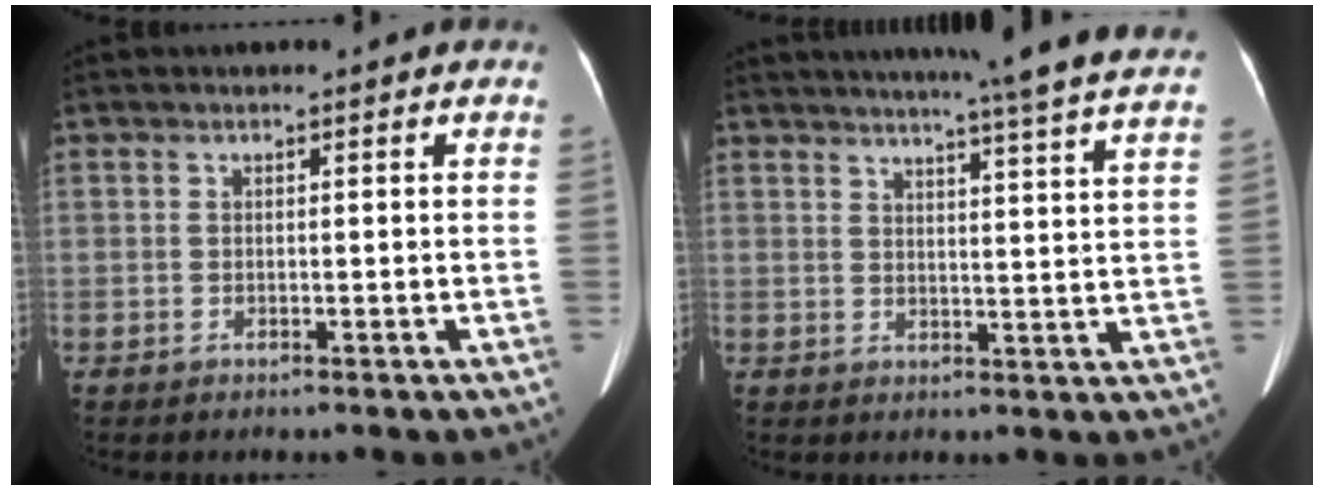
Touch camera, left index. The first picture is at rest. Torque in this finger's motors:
{"motor_torque": [0.88, -1.26, 0.27, 0.08]}